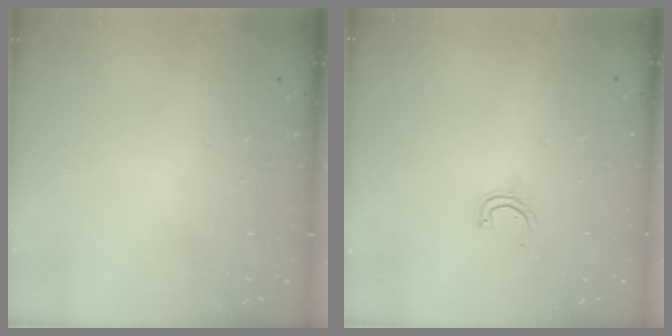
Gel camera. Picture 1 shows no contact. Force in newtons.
{"total": 4.3, "press": 4.3, "slide": 0.4}